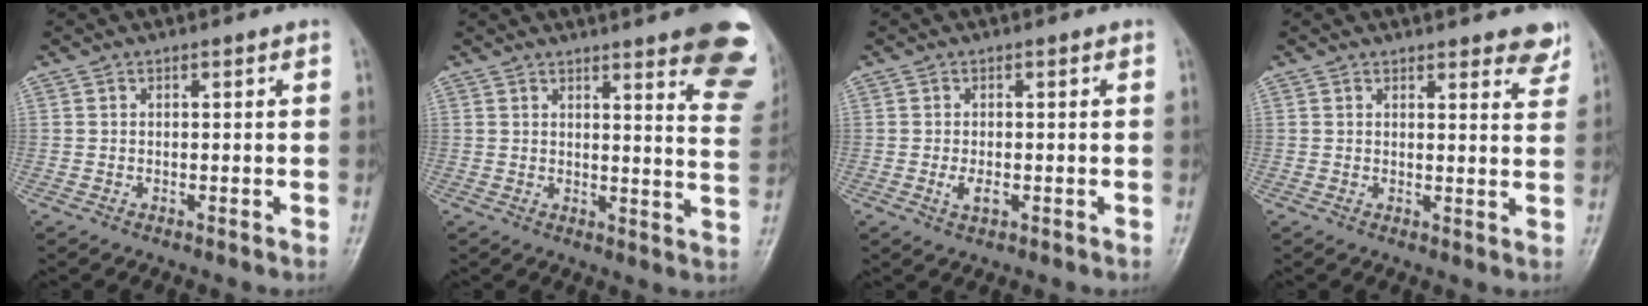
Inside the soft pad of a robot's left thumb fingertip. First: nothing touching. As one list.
[{"total": 17.7, "force": [11.5, 3.4, 13.1], "torque": [-0.136, -0.053, 0.122]}, {"total": 2.4, "force": [-0.5, 1.3, 2.0], "torque": [-0.038, -0.003, -0.008]}, {"total": 6.0, "force": [4.8, 1.8, 3.0], "torque": [-0.007, -0.025, 0.050]}]